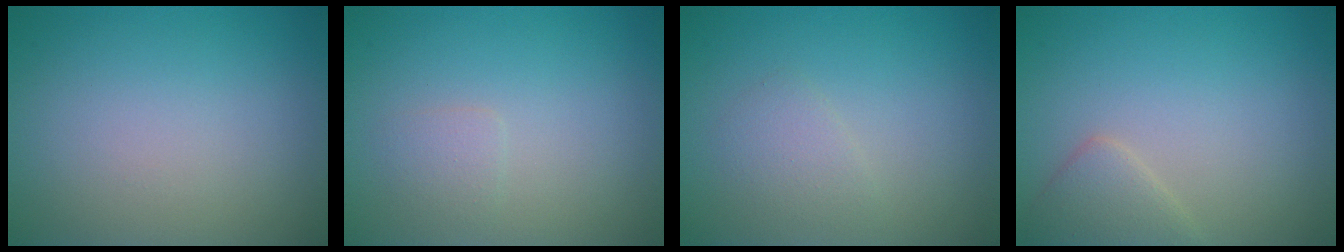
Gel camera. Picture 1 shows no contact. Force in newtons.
{"total": 1.1, "press": 1.1, "slide": 0.1}
{"total": 1.5, "press": 1.4, "slide": 0.1}
{"total": 2.2, "press": 2.2, "slide": 0.2}